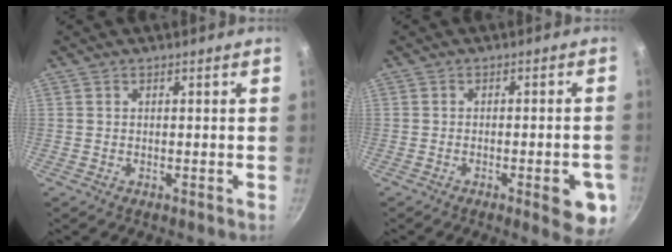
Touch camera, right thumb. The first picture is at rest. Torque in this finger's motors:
{"motor_torque": [0.94, 1.18, 0.16, -0.25, 0.01]}